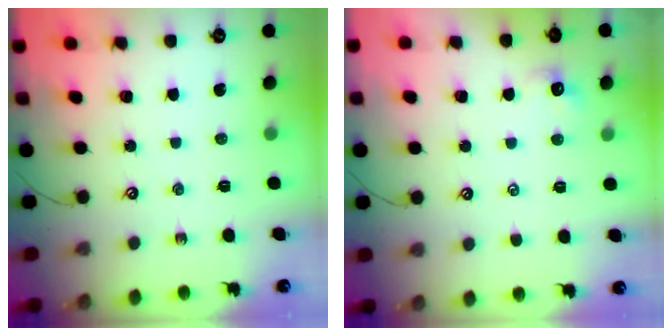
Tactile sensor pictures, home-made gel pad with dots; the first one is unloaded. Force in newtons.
{"total": 0.7, "press": 0.3, "slide": 0.6}